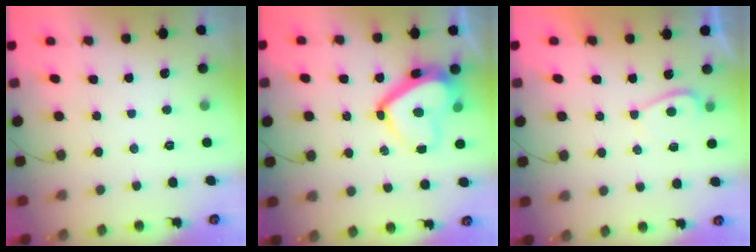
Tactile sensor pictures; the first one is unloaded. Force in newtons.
{"total": 13.9, "press": 13.7, "slide": 1.9}
{"total": 2.7, "press": 2.7, "slide": 0.6}